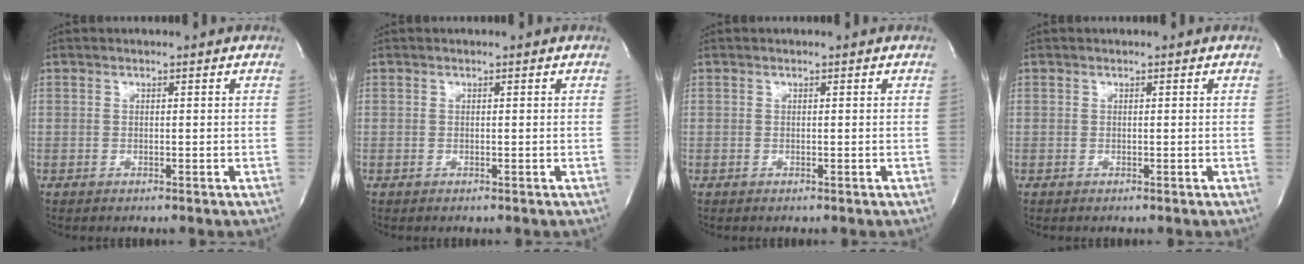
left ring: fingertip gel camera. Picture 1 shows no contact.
{"total": 0.0}
{"total": 0.0}
{"total": 0.0}